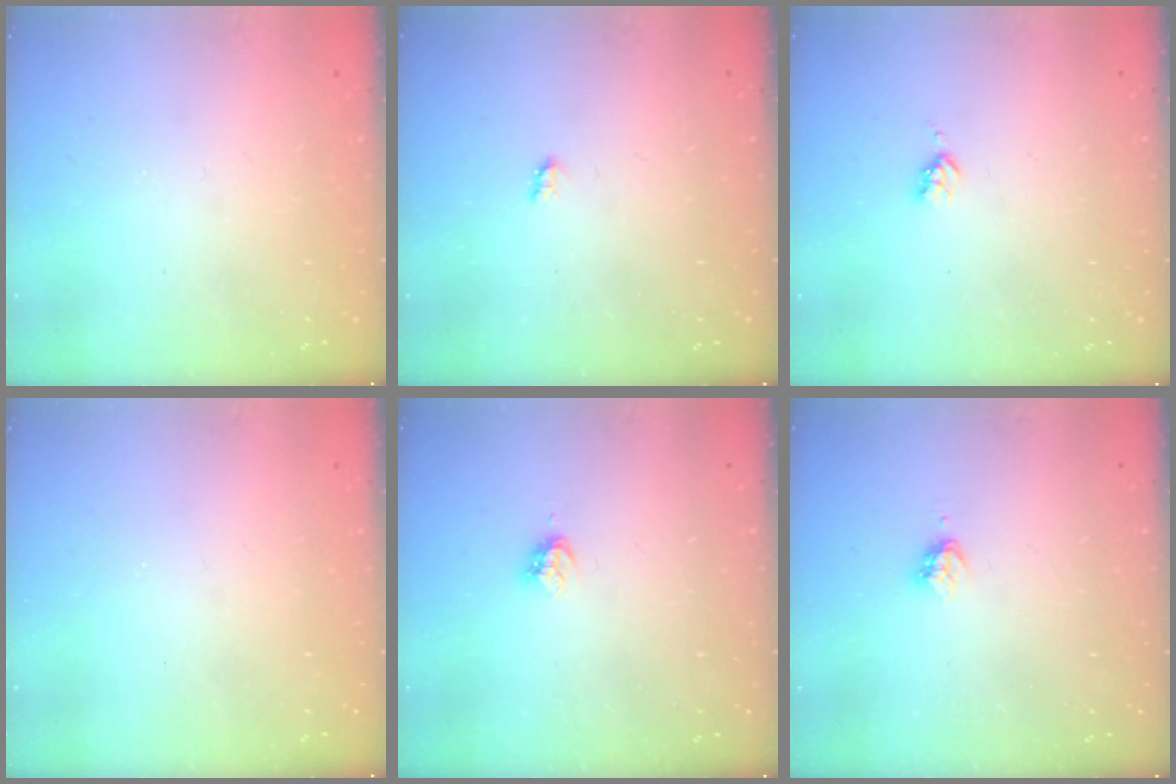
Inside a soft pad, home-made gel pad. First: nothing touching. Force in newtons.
{"total": 1.7, "press": 1.6, "slide": 0.3}
{"total": 2.7, "press": 2.6, "slide": 0.5}
{"total": 0.0}
{"total": 3.6, "press": 3.6, "slide": 0.7}
{"total": 3.2, "press": 3.1, "slide": 0.5}